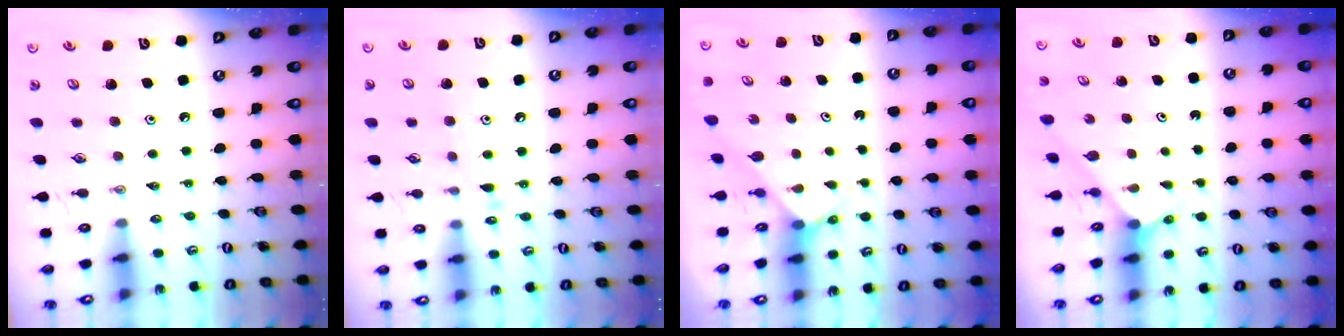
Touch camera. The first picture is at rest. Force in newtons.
{"total": 8.8, "press": 8.8, "slide": 0.6}
{"total": 2.0, "press": 2.0, "slide": 0.1}
{"total": 2.3, "press": 2.3, "slide": 0.2}